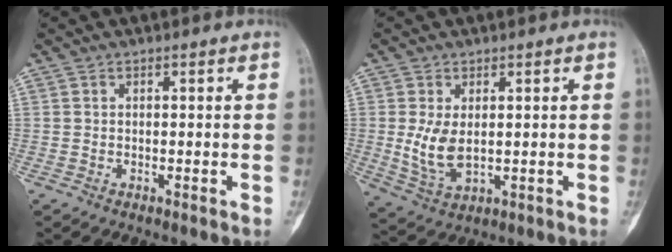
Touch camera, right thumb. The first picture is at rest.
{"total": 6.8, "force": [0.3, 3.8, 5.6], "torque": [-0.109, -0.011, 0.016]}